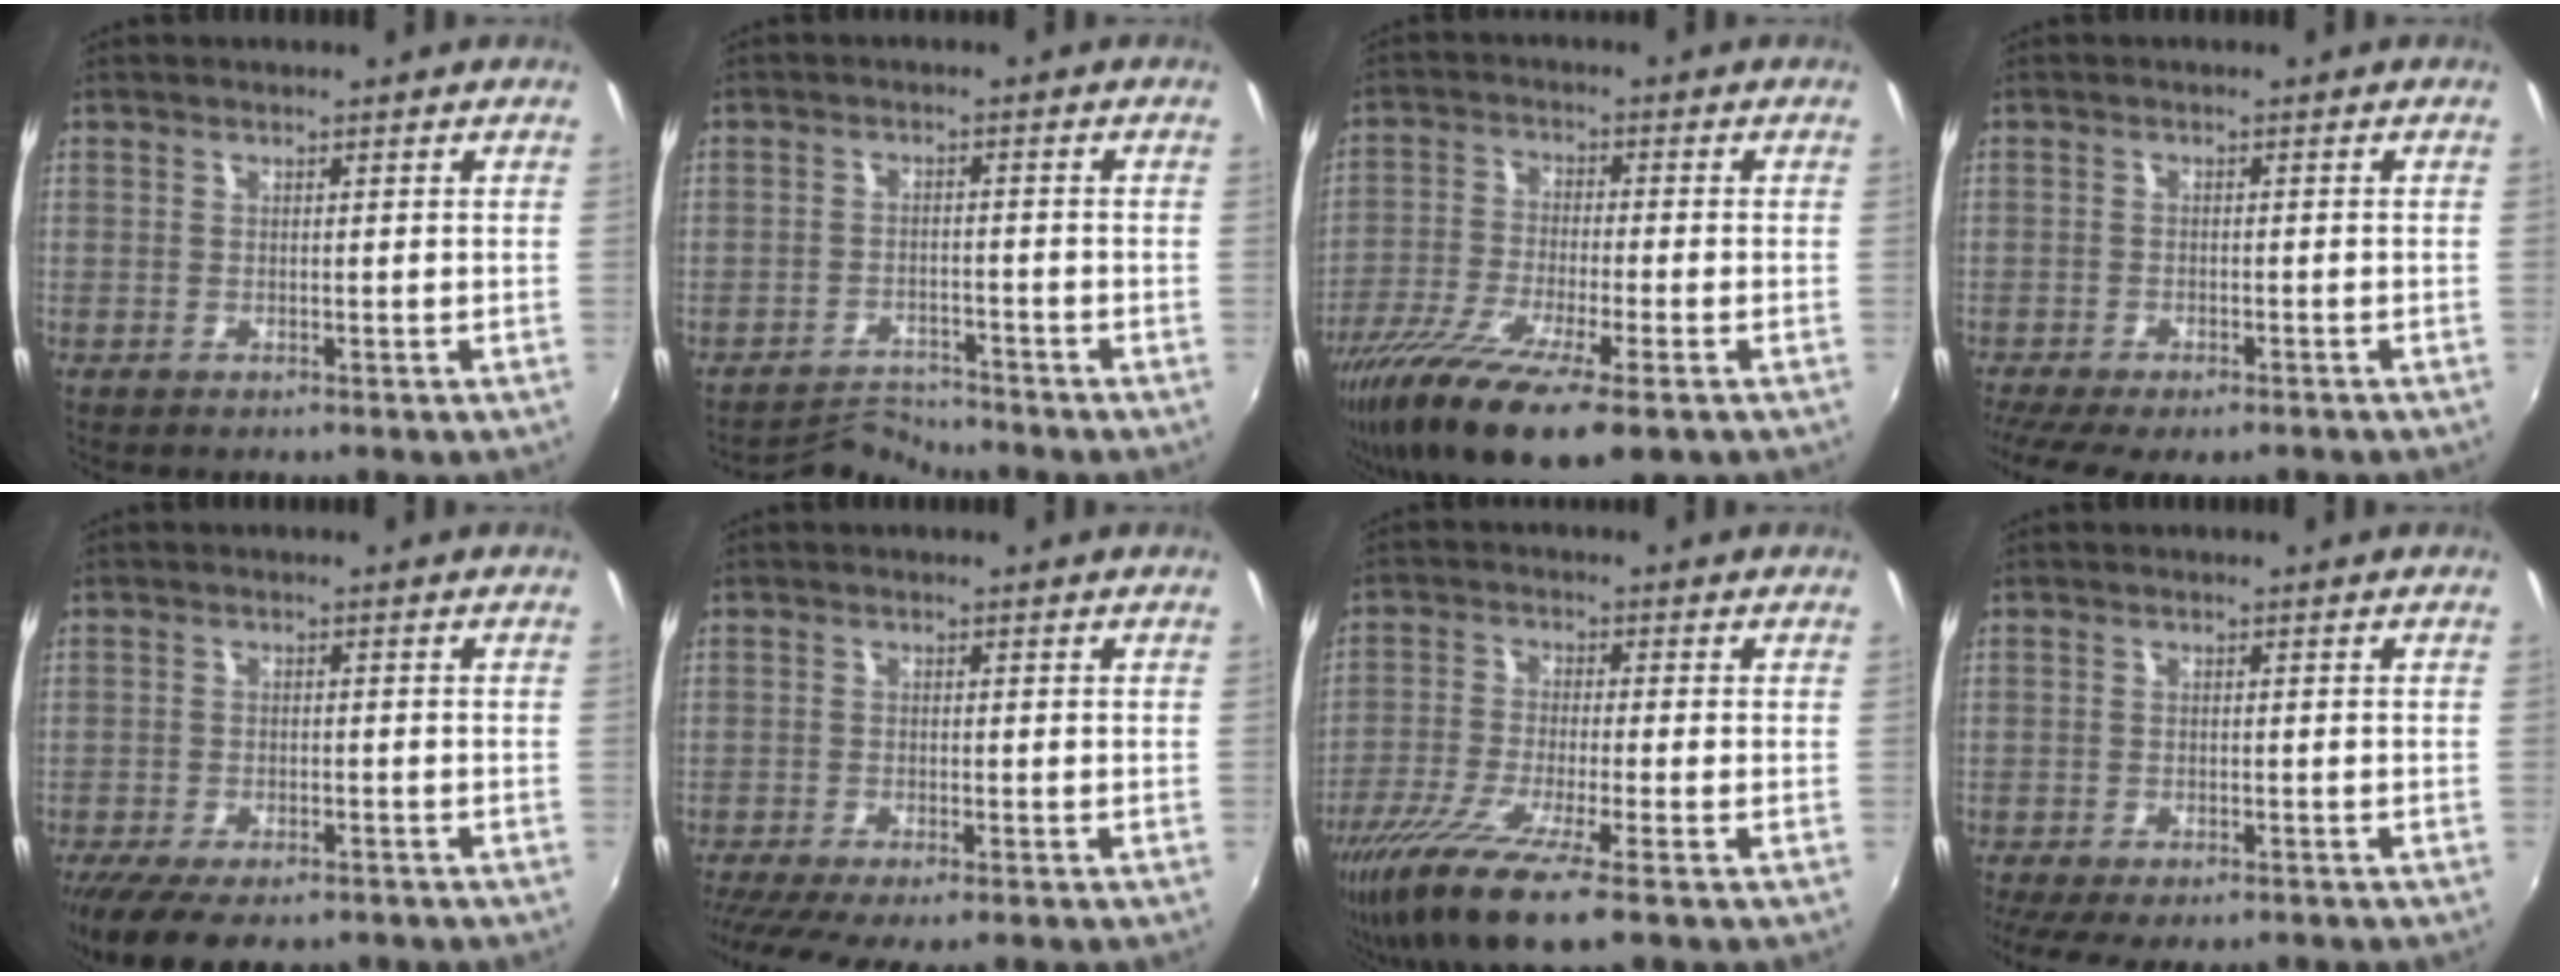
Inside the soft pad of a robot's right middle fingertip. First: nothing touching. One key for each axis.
{"total": 4.5, "fx": -4.4, "fy": -0.4, "fz": -1.0, "tx": 0.000, "ty": 0.013, "tz": -0.078}
{"total": 16.5, "fx": -10.5, "fy": 3.2, "fz": 12.3, "tx": -0.246, "ty": -0.059, "tz": -0.189}
{"total": 9.0, "fx": -7.2, "fy": 2.3, "fz": 4.9, "tx": -0.114, "ty": -0.041, "tz": -0.115}
{"total": 12.2, "fx": -9.1, "fy": 4.6, "fz": 6.8, "tx": -0.148, "ty": -0.037, "tz": -0.142}
{"total": 7.9, "fx": -6.4, "fy": 1.0, "fz": 4.4, "tx": -0.103, "ty": -0.037, "tz": -0.106}
{"total": 13.4, "fx": -8.7, "fy": 1.3, "fz": 10.1, "tx": -0.216, "ty": -0.049, "tz": -0.160}
{"total": 8.9, "fx": -7.2, "fy": 2.4, "fz": 4.7, "tx": -0.106, "ty": -0.038, "tz": -0.113}